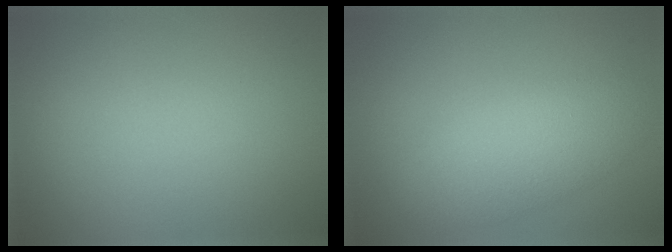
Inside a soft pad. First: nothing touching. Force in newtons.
{"total": 4.2, "press": 4.2, "slide": 0.2}